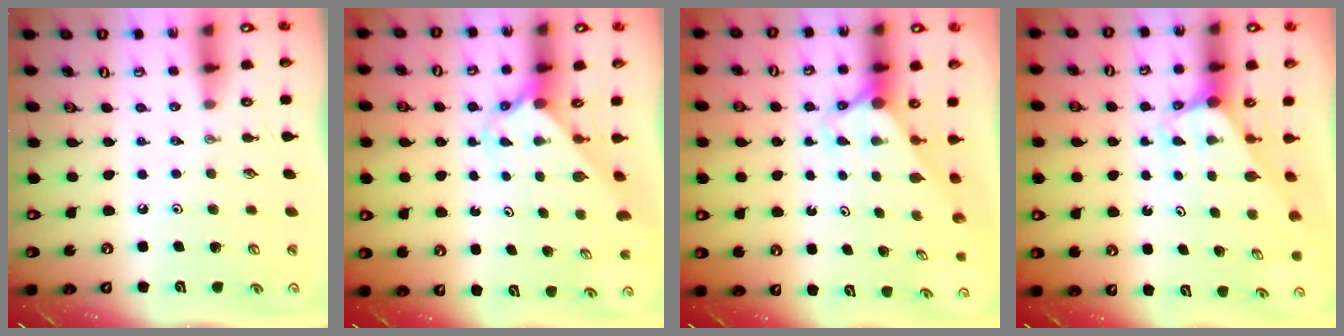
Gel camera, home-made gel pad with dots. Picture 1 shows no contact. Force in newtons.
{"total": 2.5, "press": 2.4, "slide": 0.3}
{"total": 2.9, "press": 2.9, "slide": 0.0}
{"total": 2.9, "press": 2.9, "slide": 0.2}